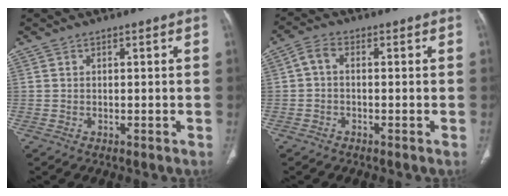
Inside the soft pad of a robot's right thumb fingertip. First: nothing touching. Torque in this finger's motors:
{"motor_torque": [0.07, -0.07, 0.42, -0.28, 0.10]}